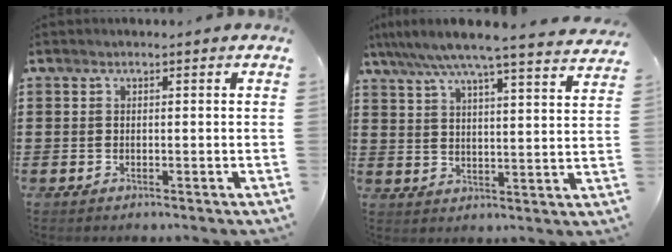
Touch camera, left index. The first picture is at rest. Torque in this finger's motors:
{"motor_torque": [1.39, -0.75, 0.29, 0.09]}